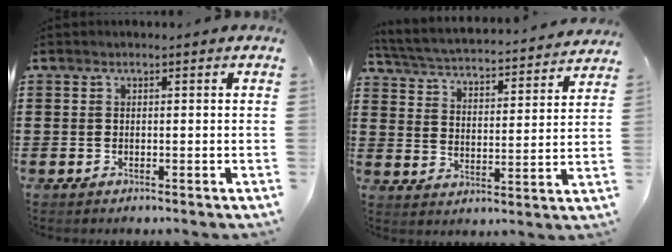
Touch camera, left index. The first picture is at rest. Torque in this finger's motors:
{"motor_torque": [1.69, -0.45, 0.41, 0.14]}